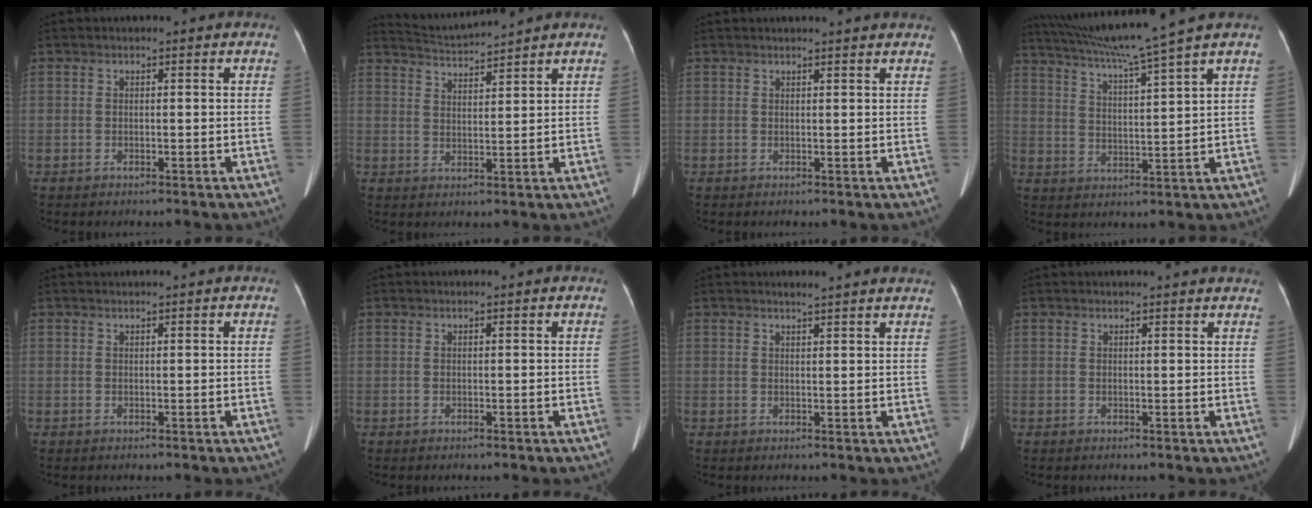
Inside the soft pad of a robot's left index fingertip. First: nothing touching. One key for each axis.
{"total": 4.8, "fx": 4.6, "fy": -1.2, "fz": -0.2, "tx": -0.007, "ty": 0.005, "tz": 0.093}
{"total": 3.3, "fx": 3.2, "fy": -0.1, "fz": 0.9, "tx": -0.015, "ty": 0.009, "tz": 0.031}
{"total": 11.7, "fx": 9.8, "fy": -2.8, "fz": 5.7, "tx": -0.102, "ty": -0.006, "tz": 0.165}
{"total": 0.8, "fx": 0.7, "fy": -0.1, "fz": 0.3, "tx": -0.005, "ty": 0.015, "tz": 0.019}
{"total": 0.0}
{"total": 5.3, "fx": 4.8, "fy": -0.3, "fz": 2.1, "tx": -0.030, "ty": 0.010, "tz": 0.051}
{"total": 4.9, "fx": 4.7, "fy": 0.1, "fz": 1.3, "tx": -0.017, "ty": 0.007, "tz": 0.039}